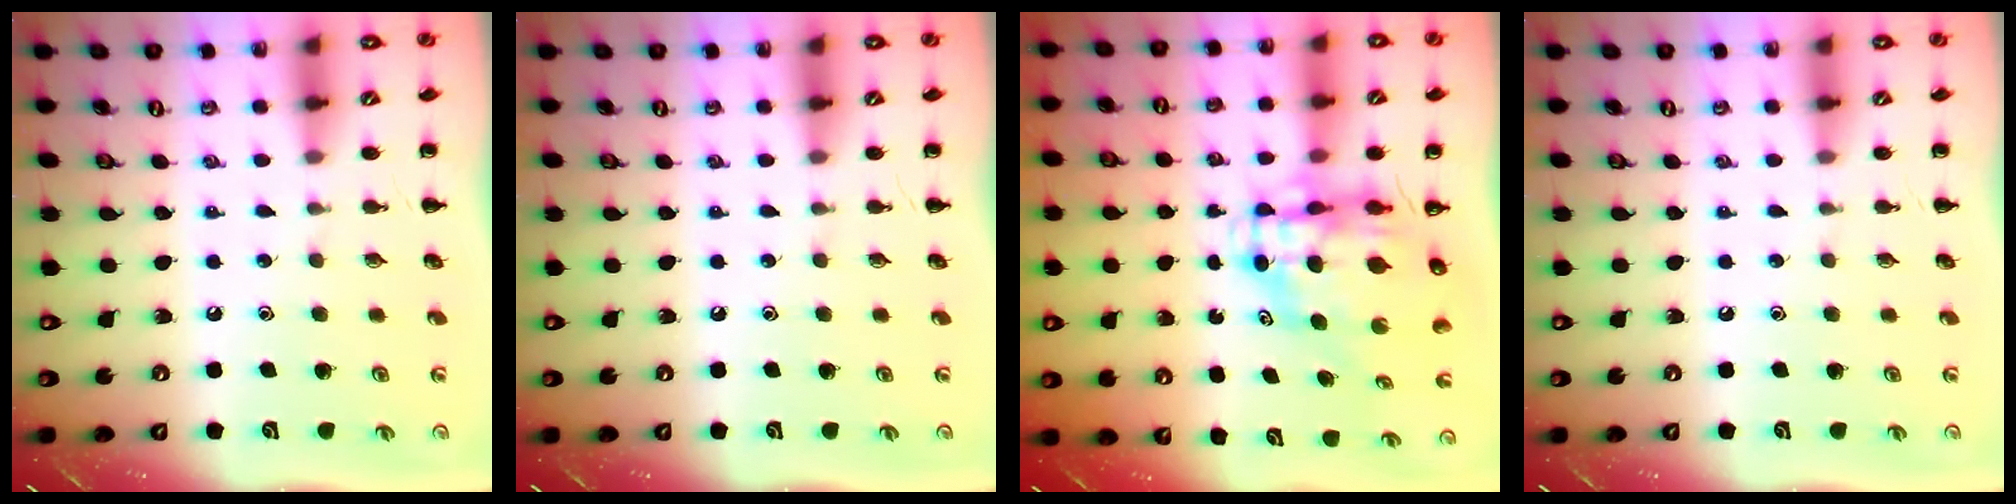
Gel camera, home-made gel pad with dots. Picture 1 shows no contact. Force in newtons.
{"total": 0.0}
{"total": 9.1, "press": 8.6, "slide": 2.8}
{"total": 0.0}